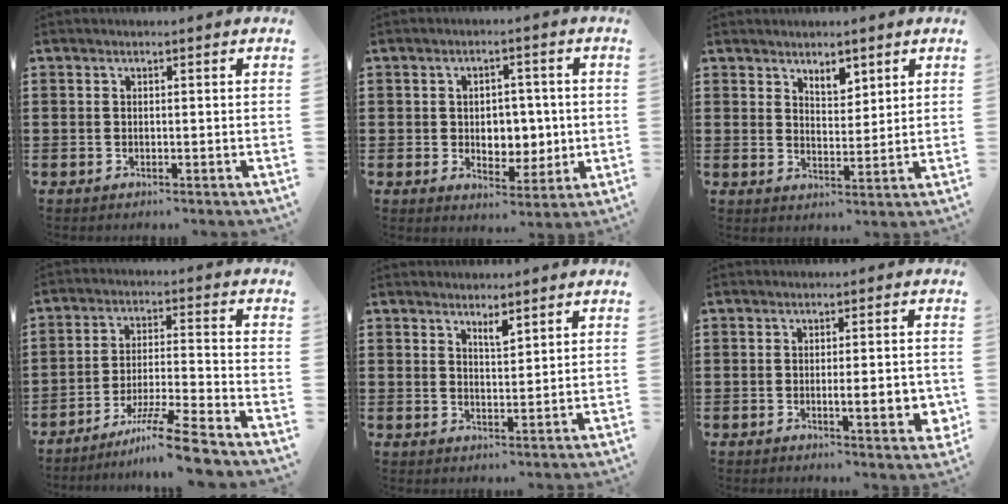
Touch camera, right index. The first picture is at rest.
{"total": 4.9, "force": [0.3, 4.0, 2.8], "torque": [-0.043, 0.006, -0.003]}
{"total": 3.6, "force": [3.1, 1.6, 1.0], "torque": [-0.021, -0.001, 0.056]}
{"total": 9.4, "force": [-7.7, -0.3, 5.4], "torque": [-0.094, 0.005, -0.150]}
{"total": 2.4, "force": [2.0, 0.5, 1.2], "torque": [-0.019, 0.000, 0.034]}
{"total": 5.2, "force": [-1.0, 1.1, 5.0], "torque": [-0.065, -0.007, -0.018]}